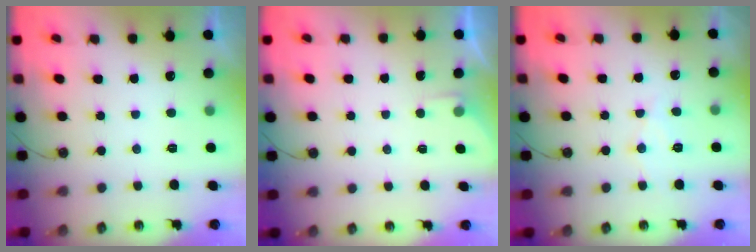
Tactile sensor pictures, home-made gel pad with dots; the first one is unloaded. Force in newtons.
{"total": 2.0, "press": 2.0, "slide": 0.4}
{"total": 7.4, "press": 7.4, "slide": 0.5}